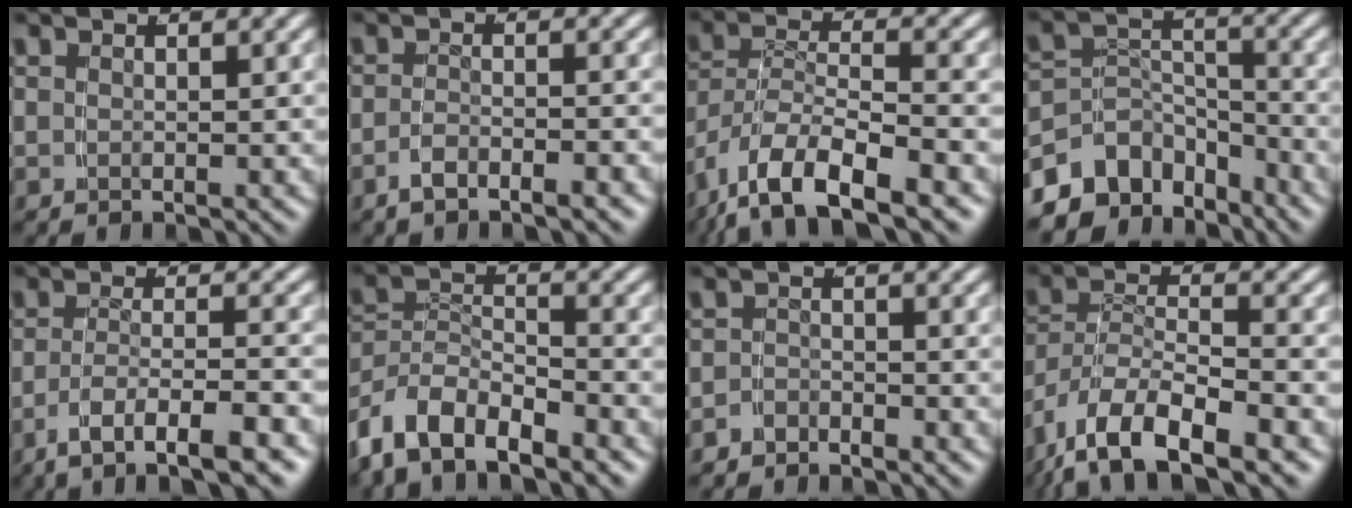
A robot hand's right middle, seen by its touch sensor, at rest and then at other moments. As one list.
[{"total": 2.3, "force": [-2.1, 0.0, 0.9], "torque": [-0.016, 0.001, -0.039]}, {"total": 8.3, "force": [-4.7, 4.7, 4.9], "torque": [-0.104, -0.025, -0.066]}, {"total": 9.7, "force": [-5.7, 6.5, 4.3], "torque": [-0.082, -0.041, -0.086]}, {"total": 6.2, "force": [-4.6, 1.3, 4.0], "torque": [-0.064, -0.020, -0.063]}, {"total": 7.1, "force": [-4.3, 4.7, 3.3], "torque": [-0.094, -0.024, -0.069]}, {"total": 2.2, "force": [-2.1, 0.7, -0.2], "torque": [0.004, -0.009, -0.035]}, {"total": 8.9, "force": [-5.0, 5.5, 4.9], "torque": [-0.106, -0.026, -0.073]}]